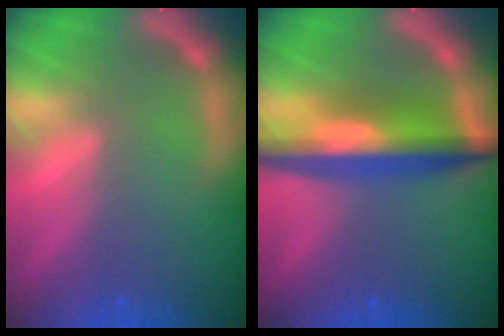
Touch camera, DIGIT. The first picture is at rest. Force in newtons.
{"total": 8.0}